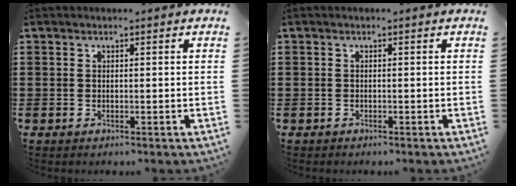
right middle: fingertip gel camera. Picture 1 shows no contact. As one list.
[{"total": 0.0}]